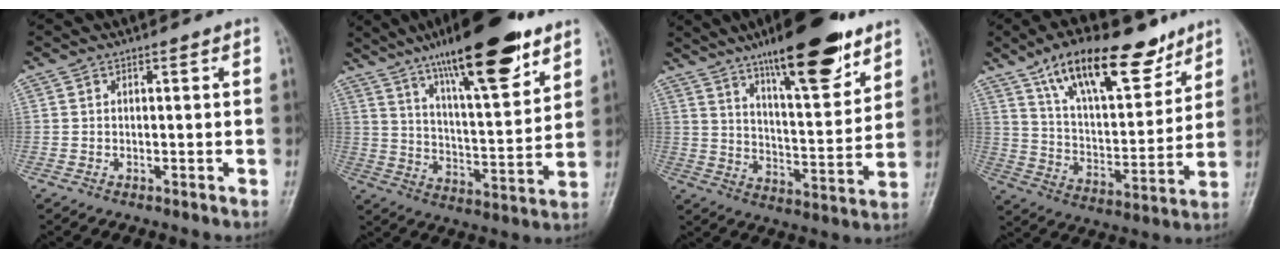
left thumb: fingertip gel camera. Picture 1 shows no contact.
{"total": 21.1, "force": [13.4, 5.3, 15.4], "torque": [-0.219, -0.052, 0.220]}
{"total": 18.9, "force": [12.4, 5.0, 13.4], "torque": [-0.172, -0.065, 0.199]}
{"total": 20.0, "force": [12.9, 8.1, 12.9], "torque": [-0.171, -0.056, 0.225]}